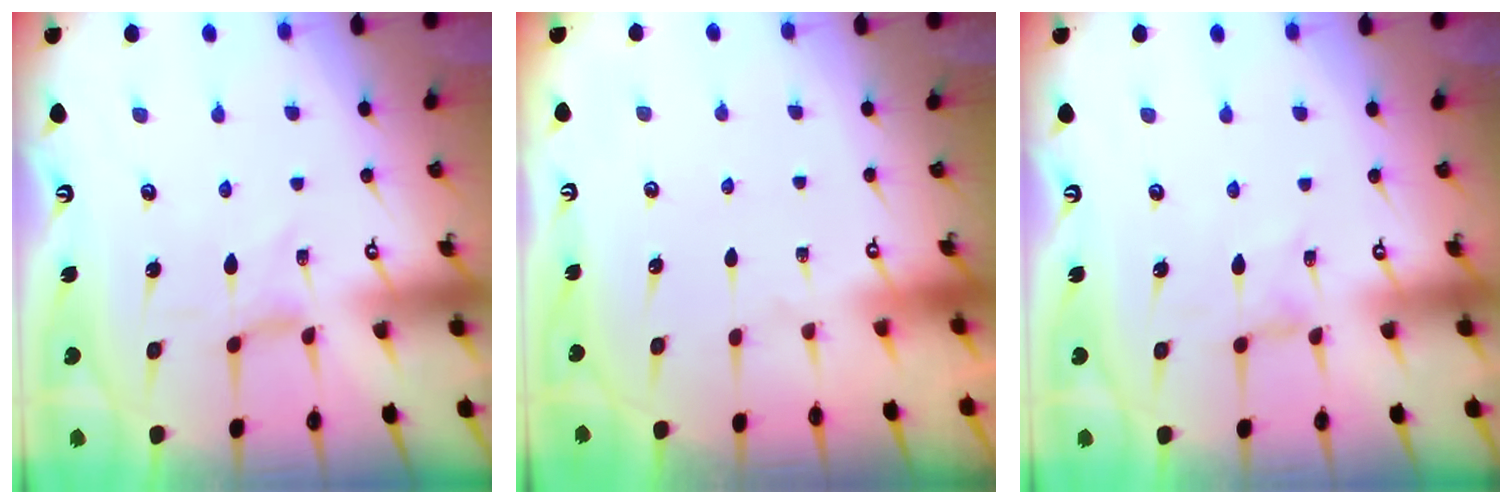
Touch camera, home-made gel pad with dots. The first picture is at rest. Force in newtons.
{"total": 0.0}
{"total": 0.0}